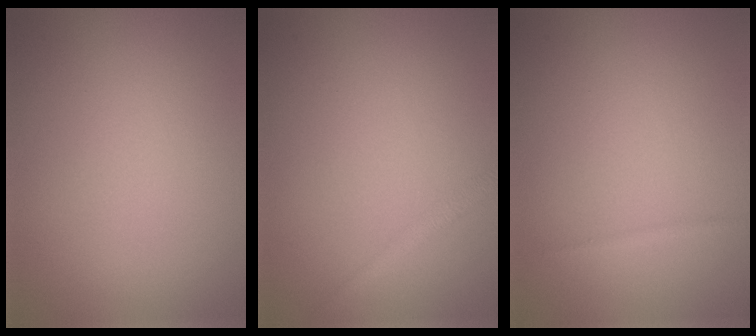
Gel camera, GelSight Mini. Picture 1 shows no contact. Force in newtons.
{"total": 1.3, "press": 1.3, "slide": 0.1}
{"total": 0.5, "press": 0.5, "slide": 0.0}